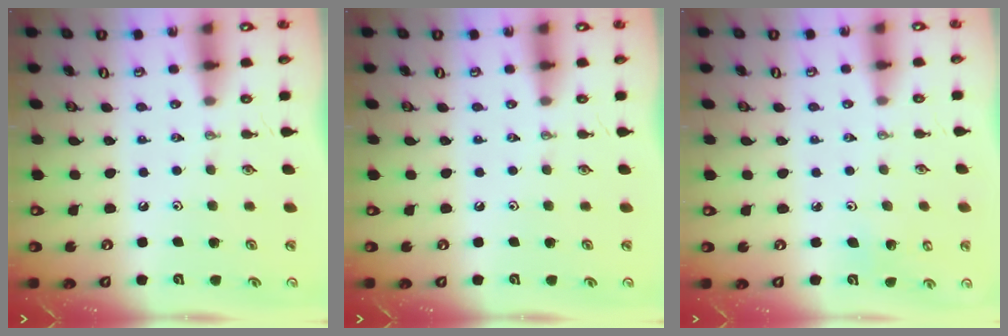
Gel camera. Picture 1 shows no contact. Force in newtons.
{"total": 0.0}
{"total": 2.8, "press": 2.7, "slide": 1.0}